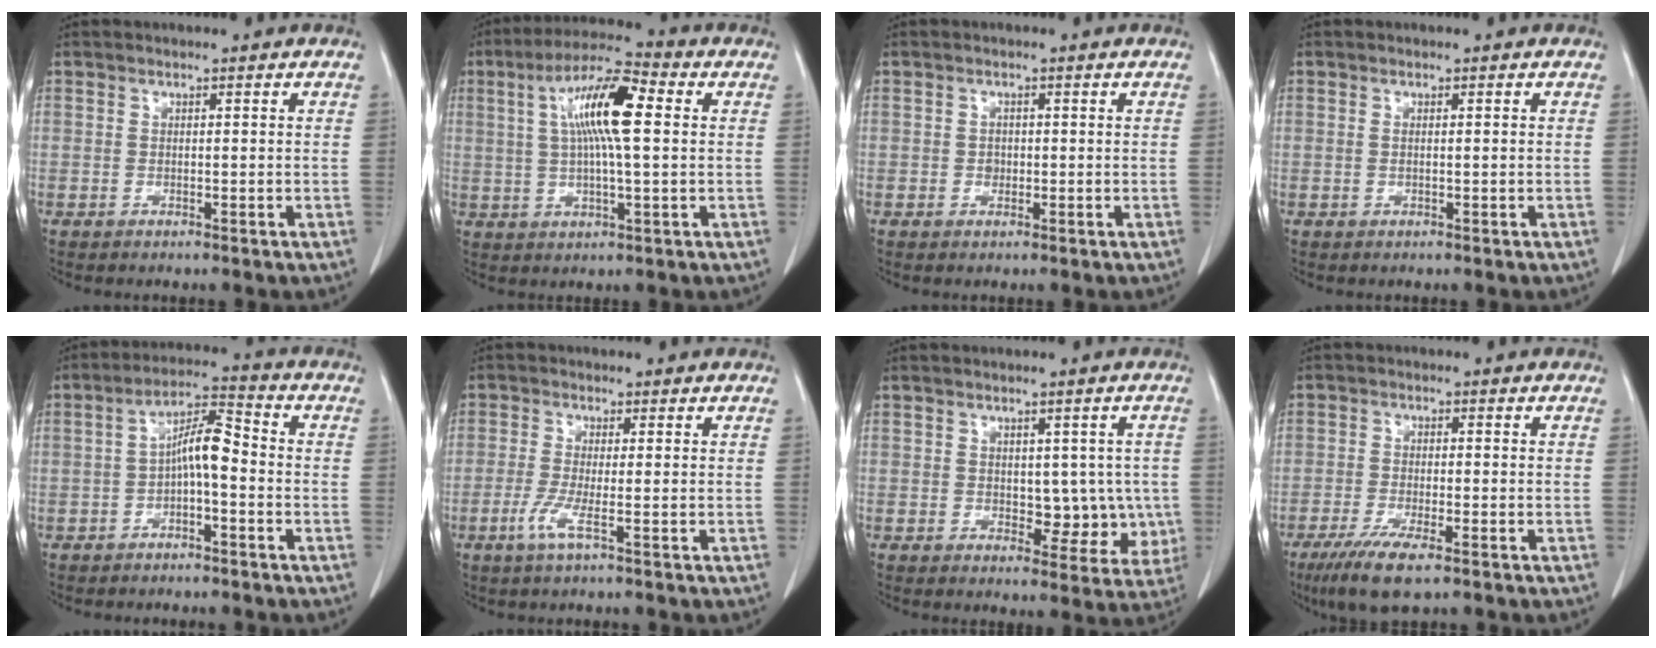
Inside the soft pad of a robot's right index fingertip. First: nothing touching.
{"total": 11.7, "force": [2.4, 1.8, 11.3], "torque": [-0.211, 0.021, 0.037]}
{"total": 1.2, "force": [-0.2, 1.0, 0.6], "torque": [-0.007, 0.003, -0.002]}
{"total": 0.8, "force": [0.0, 0.2, 0.8], "torque": [-0.019, 0.002, 0.004]}
{"total": 6.4, "force": [-1.1, 1.7, 6.1], "torque": [-0.112, 0.026, -0.022]}
{"total": 3.4, "force": [-1.5, -0.2, 3.1], "torque": [-0.068, -0.009, -0.034]}
{"total": 6.6, "force": [-0.2, 4.0, 5.3], "torque": [-0.044, 0.006, 0.008]}
{"total": 6.7, "force": [-4.3, 1.1, 5.1], "torque": [-0.097, -0.016, -0.074]}